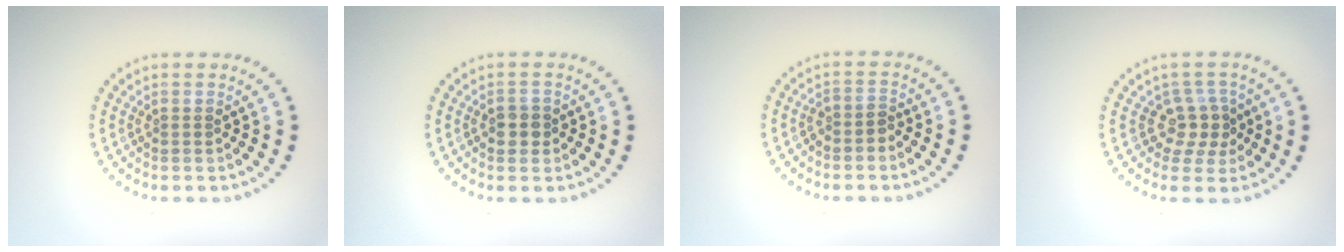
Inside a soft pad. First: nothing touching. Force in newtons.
{"total": 1.7, "press": 1.6, "slide": 0.6}
{"total": 1.6, "press": 1.2, "slide": 1.1}
{"total": 2.6, "press": 2.0, "slide": 1.6}